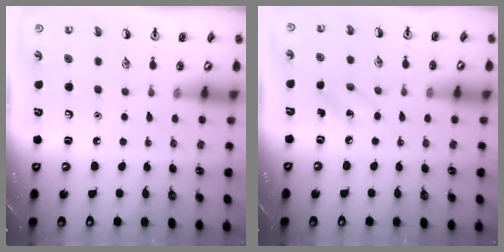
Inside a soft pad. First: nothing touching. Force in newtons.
{"total": 5.9, "press": 5.7, "slide": 1.3}